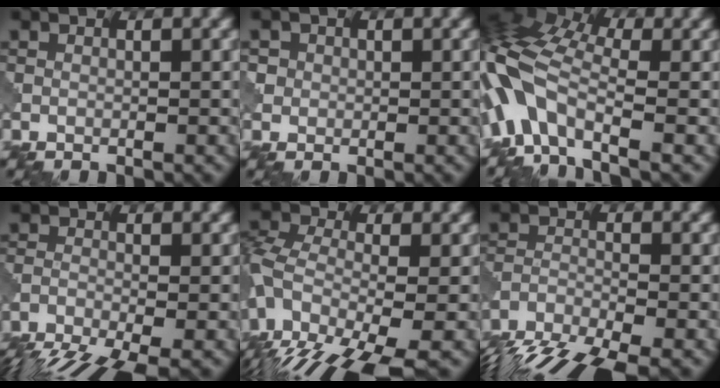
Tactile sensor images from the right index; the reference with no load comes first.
{"total": 2.7, "force": [1.1, 2.3, 0.7], "torque": [-0.005, 0.008, 0.009]}
{"total": 10.7, "force": [-2.1, 6.0, 8.6], "torque": [-0.195, 0.014, -0.053]}
{"total": 9.4, "force": [-7.3, 3.1, 5.1], "torque": [-0.104, -0.034, -0.112]}
{"total": 12.9, "force": [-6.8, 6.2, 9.1], "torque": [-0.215, -0.006, -0.113]}
{"total": 10.1, "force": [-8.3, 2.8, 5.2], "torque": [-0.111, -0.031, -0.142]}